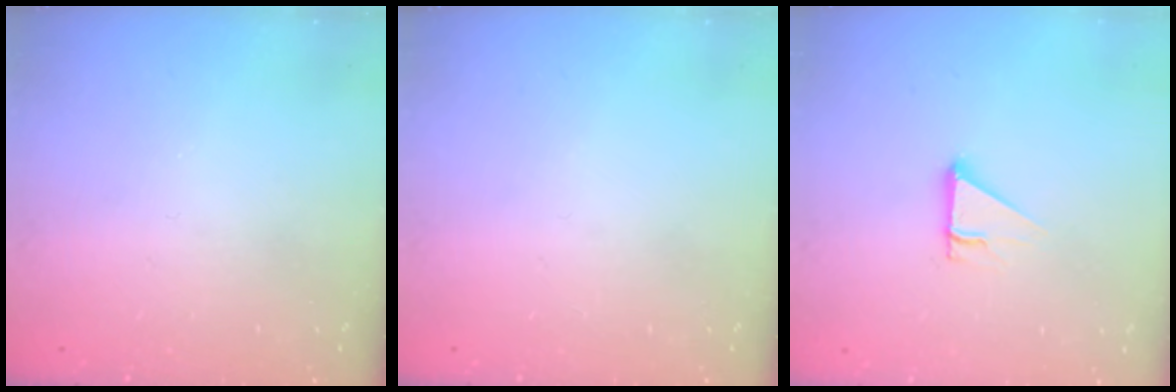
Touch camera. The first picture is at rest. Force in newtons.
{"total": 0.0}
{"total": 2.7, "press": 2.7, "slide": 0.1}